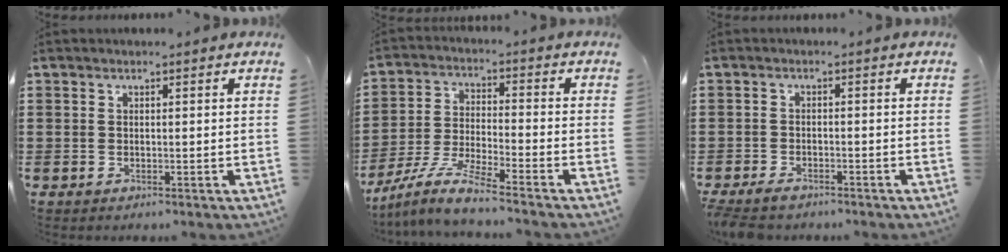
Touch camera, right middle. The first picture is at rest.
{"total": 6.3, "force": [-5.5, 0.0, 3.1], "torque": [-0.080, -0.019, -0.112]}
{"total": 1.9, "force": [-1.7, 0.6, 0.7], "torque": [-0.022, 0.000, -0.037]}